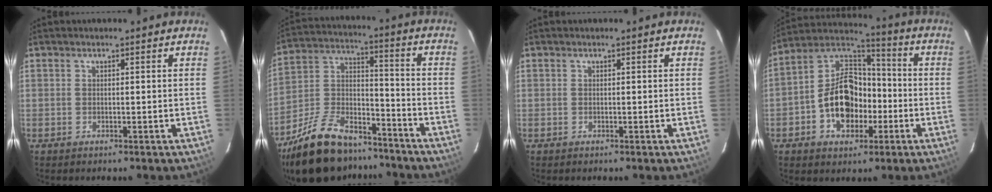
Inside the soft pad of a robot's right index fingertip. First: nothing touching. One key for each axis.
{"total": 23.0, "fx": -16.9, "fy": 10.4, "fz": 11.6, "tx": -0.245, "ty": 0.022, "tz": -0.272}
{"total": 0.0}
{"total": 14.5, "fx": -4.2, "fy": 9.8, "fz": 9.8, "tx": -0.193, "ty": 0.031, "tz": -0.065}